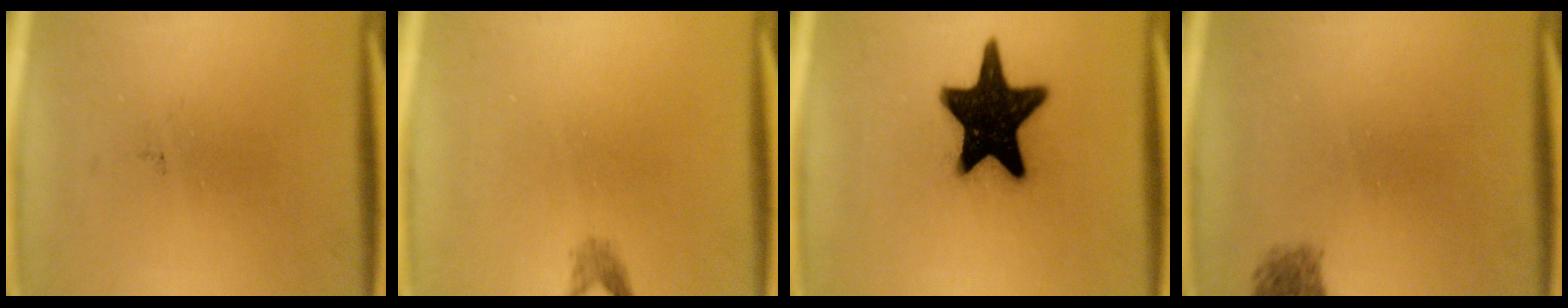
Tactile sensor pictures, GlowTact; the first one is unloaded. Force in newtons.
{"total": 1.2}
{"total": 19.4}
{"total": 1.8}